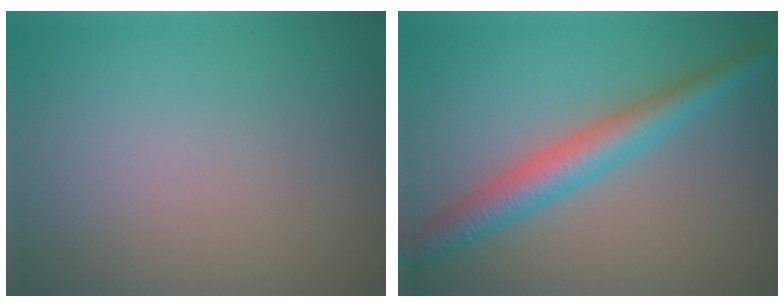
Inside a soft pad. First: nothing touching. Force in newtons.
{"total": 4.3, "press": 4.3, "slide": 0.0}